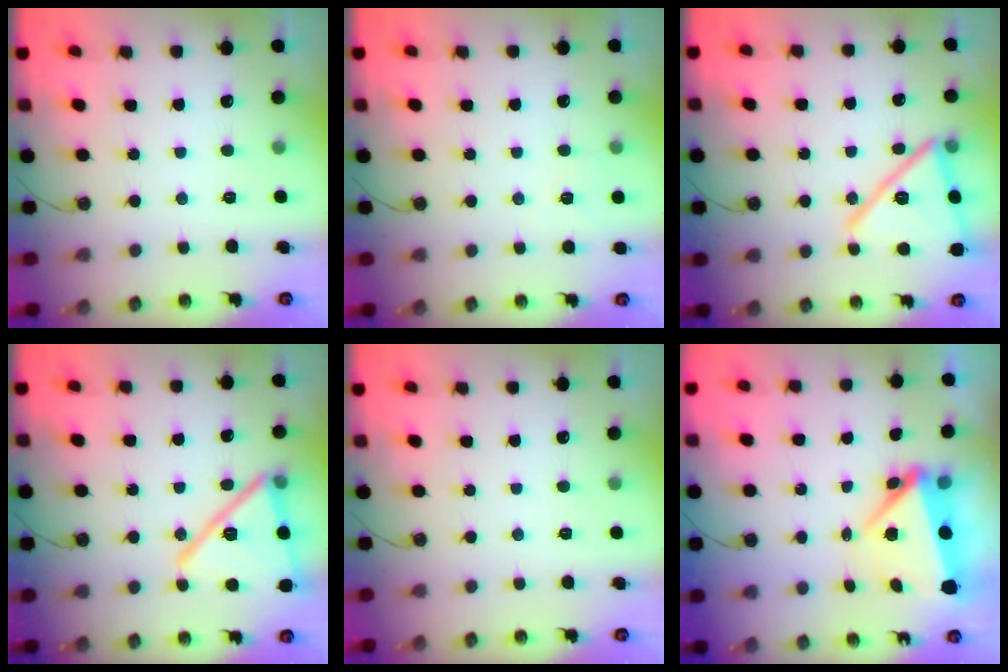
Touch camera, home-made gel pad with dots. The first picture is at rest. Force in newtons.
{"total": 3.7, "press": 3.6, "slide": 1.0}
{"total": 20.3, "press": 20.2, "slide": 2.3}
{"total": 20.4, "press": 18.7, "slide": 8.2}
{"total": 0.0}
{"total": 6.0, "press": 6.0, "slide": 0.7}